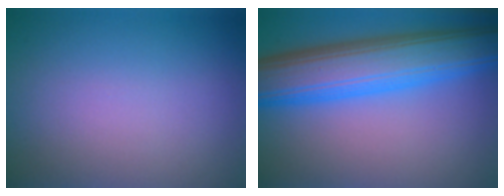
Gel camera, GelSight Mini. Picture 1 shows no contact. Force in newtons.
{"total": 9.7, "press": 9.7, "slide": 0.1}